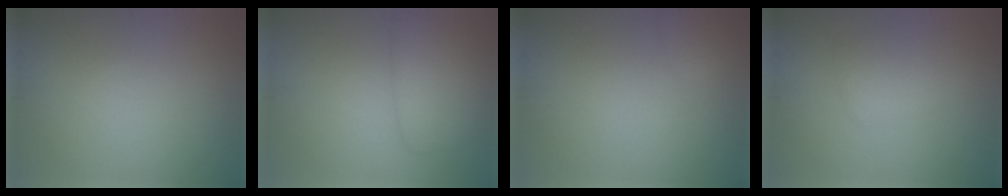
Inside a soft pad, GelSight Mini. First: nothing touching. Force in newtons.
{"total": 3.8, "press": 3.8, "slide": 0.2}
{"total": 1.5, "press": 1.4, "slide": 0.1}
{"total": 1.9, "press": 1.9, "slide": 0.0}